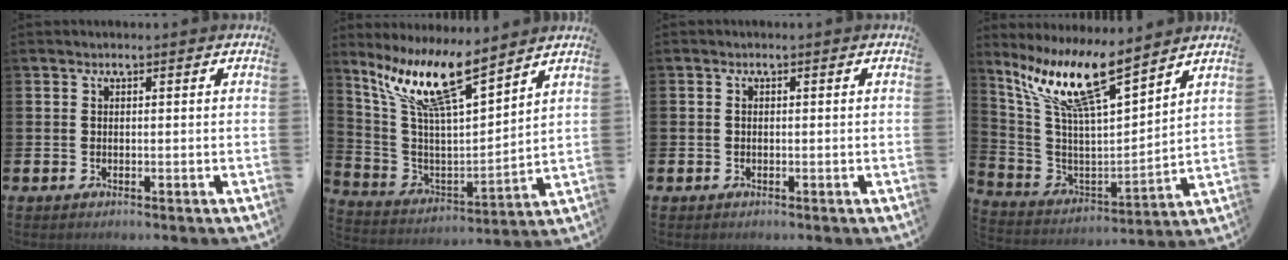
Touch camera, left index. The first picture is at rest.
{"total": 12.3, "force": [9.3, 2.1, 7.7], "torque": [-0.185, -0.044, 0.162]}
{"total": 0.5, "force": [-0.1, 0.5, 0.2], "torque": [0.004, 0.000, -0.005]}
{"total": 12.5, "force": [9.4, 2.1, 8.1], "torque": [-0.192, -0.051, 0.163]}